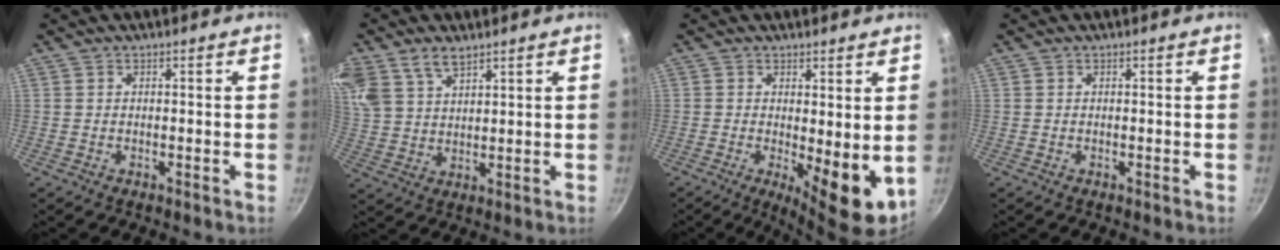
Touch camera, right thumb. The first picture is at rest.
{"total": 11.6, "force": [7.5, 6.6, 6.0], "torque": [-0.132, 0.002, 0.157]}
{"total": 8.4, "force": [-0.1, 2.9, 7.9], "torque": [-0.100, -0.017, 0.007]}
{"total": 0.0}